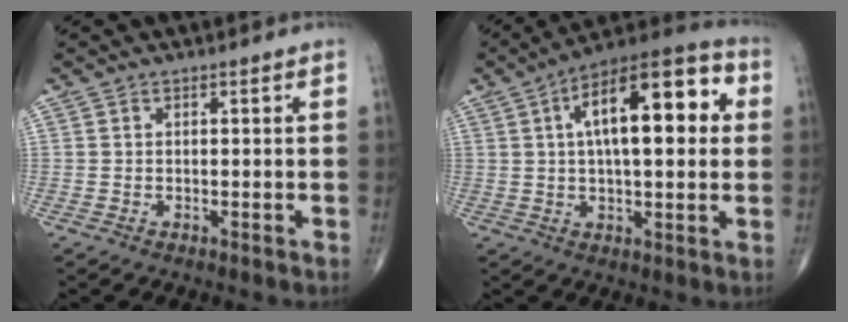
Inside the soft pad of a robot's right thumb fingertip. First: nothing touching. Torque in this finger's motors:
{"motor_torque": [1.06, 3.95, 1.95, 0.37, 0.15]}